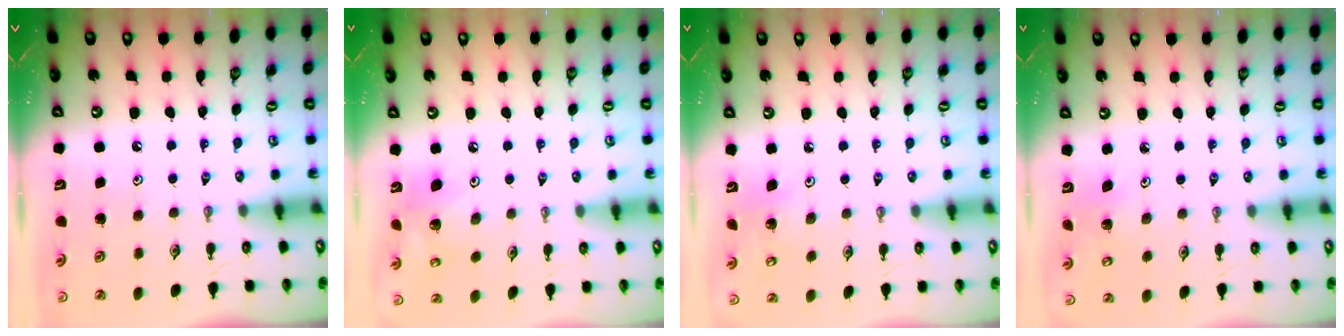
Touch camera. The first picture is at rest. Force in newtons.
{"total": 10.1, "press": 9.7, "slide": 2.8}
{"total": 4.7, "press": 4.7, "slide": 0.4}
{"total": 2.8, "press": 2.8, "slide": 0.2}